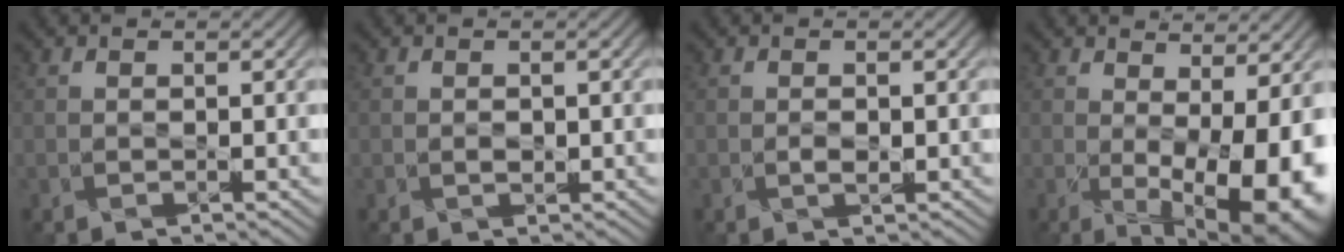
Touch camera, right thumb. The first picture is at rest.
{"total": 1.0, "force": [-0.1, 1.0, 0.0], "torque": [0.001, -0.001, 0.000]}
{"total": 0.7, "force": [-0.1, 0.7, 0.1], "torque": [-0.005, 0.001, -0.003]}
{"total": 12.9, "force": [-2.5, 6.2, 11.0], "torque": [-0.142, -0.037, -0.006]}